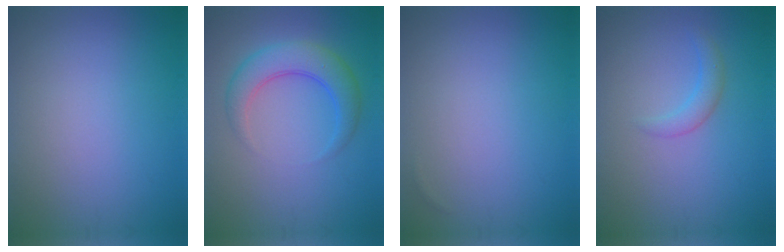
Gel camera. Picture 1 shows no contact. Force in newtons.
{"total": 4.5, "press": 4.5, "slide": 0.2}
{"total": 0.0}
{"total": 1.6, "press": 1.6, "slide": 0.0}